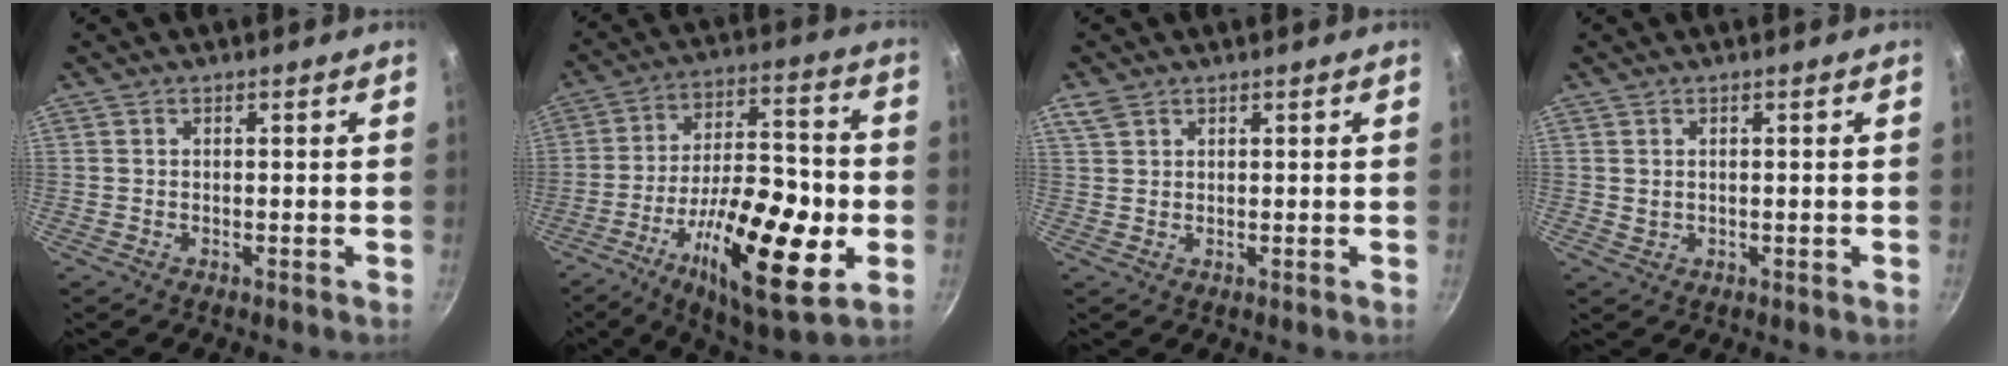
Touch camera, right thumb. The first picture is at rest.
{"total": 23.8, "force": [-7.4, 8.6, 20.9], "torque": [-0.323, 0.025, -0.117]}
{"total": 2.7, "force": [1.7, 1.7, 1.3], "torque": [-0.024, 0.001, 0.039]}
{"total": 1.0, "force": [0.4, 0.7, 0.6], "torque": [-0.009, -0.001, 0.010]}